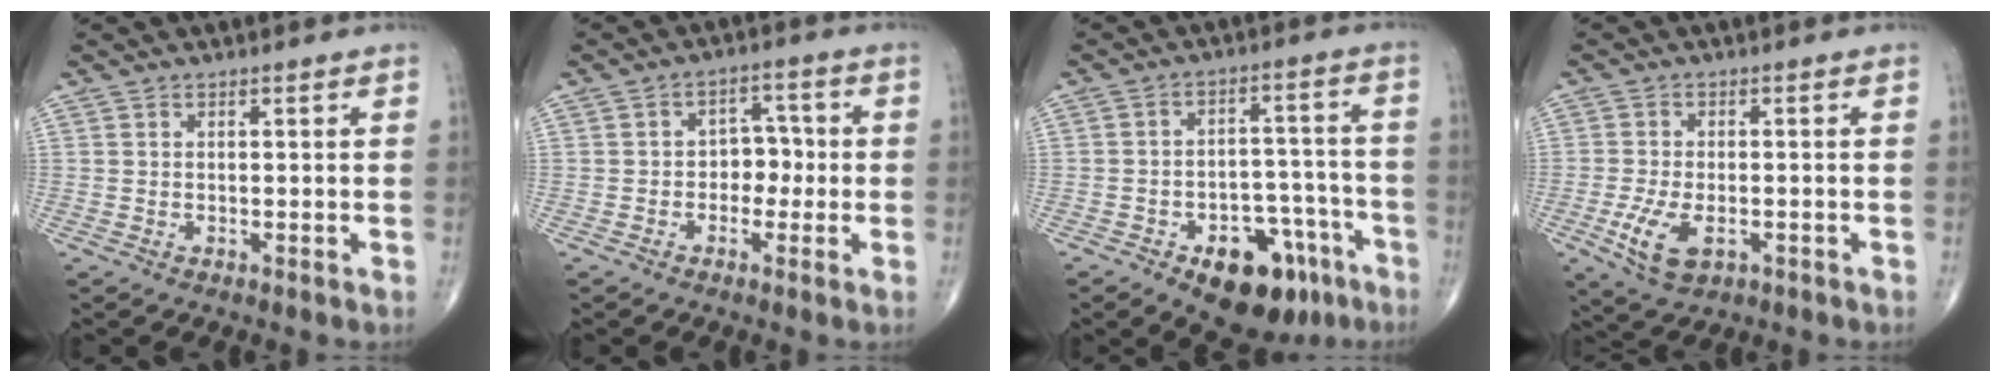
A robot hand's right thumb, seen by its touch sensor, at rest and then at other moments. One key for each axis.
{"total": 5.3, "fx": -0.8, "fy": 4.1, "fz": 3.3, "tx": -0.013, "ty": 0.022, "tz": -0.023}
{"total": 15.4, "fx": -8.6, "fy": 8.5, "fz": 9.5, "tx": -0.095, "ty": 0.065, "tz": -0.116}
{"total": 7.4, "fx": -2.5, "fy": 3.9, "fz": 5.7, "tx": -0.119, "ty": -0.001, "tz": -0.038}